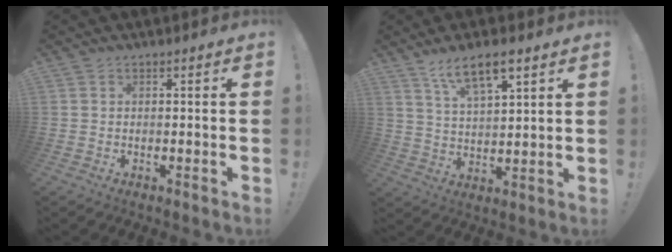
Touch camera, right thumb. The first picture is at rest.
{"total": 9.4, "force": [6.3, 2.8, 6.3], "torque": [-0.100, -0.030, 0.111]}